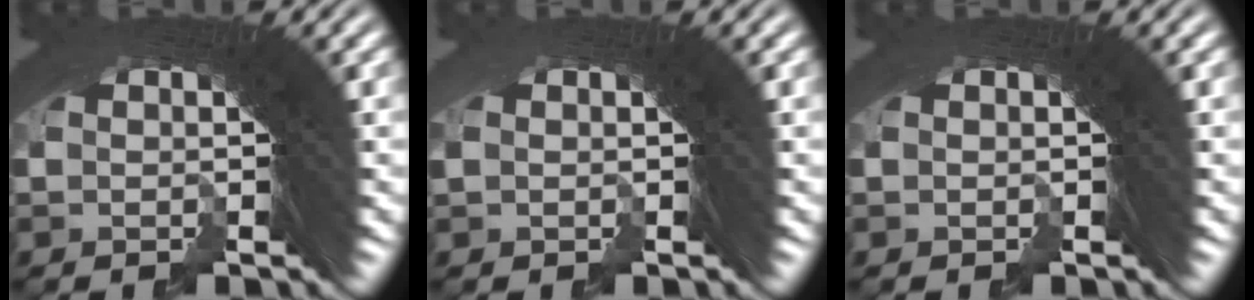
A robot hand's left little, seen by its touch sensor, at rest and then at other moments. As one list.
[{"total": 0.0}, {"total": 0.0}]